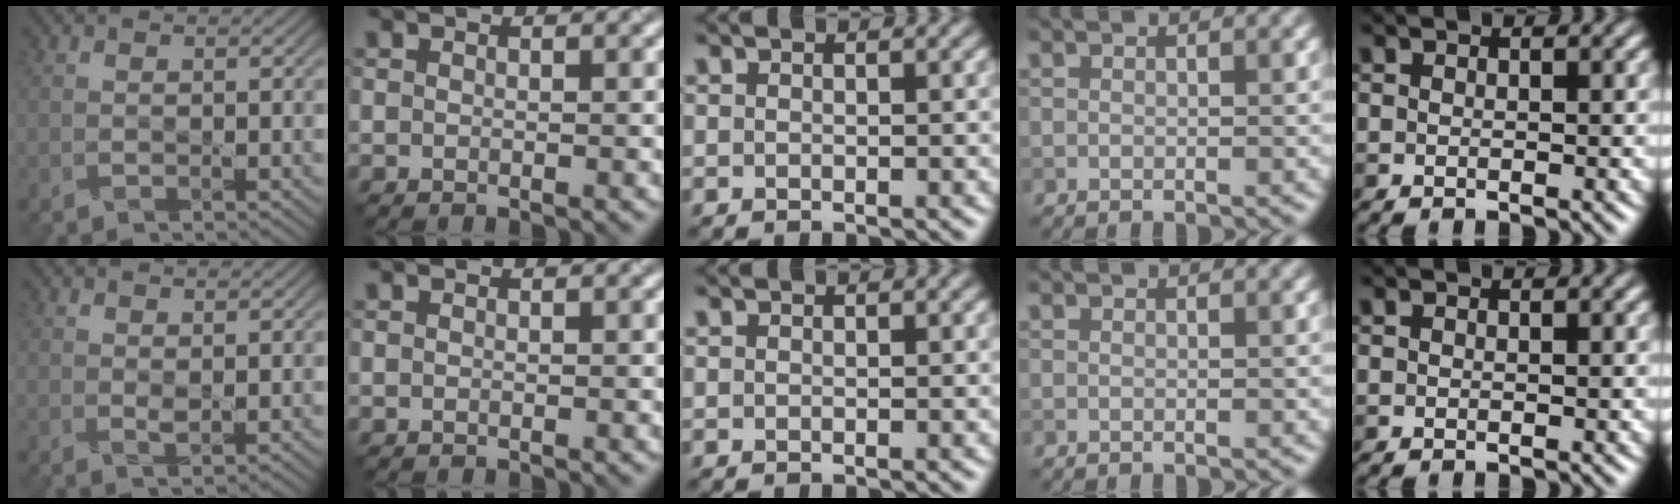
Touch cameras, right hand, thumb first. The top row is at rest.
{"thumb": {"total": 1.0, "force": [0.6, 0.3, 0.7], "torque": [-0.016, -0.003, 0.015]}}